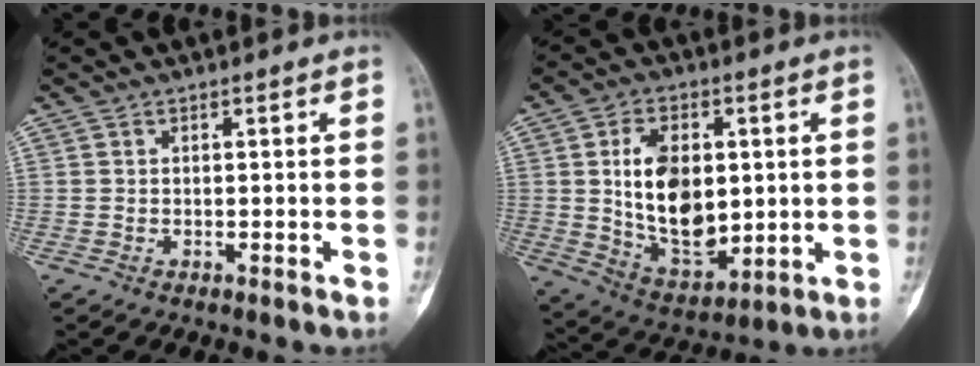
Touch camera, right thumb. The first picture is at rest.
{"total": 15.7, "force": [1.7, 9.8, 12.2], "torque": [-0.176, -0.014, 0.042]}